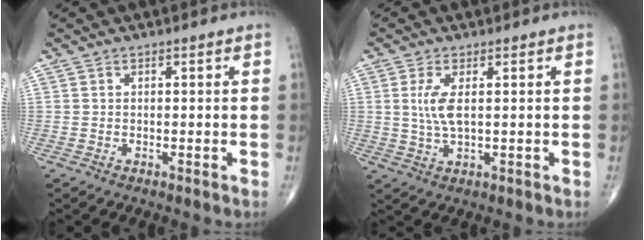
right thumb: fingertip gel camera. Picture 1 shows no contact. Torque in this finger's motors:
{"motor_torque": [-0.30, 0.55, 0.49, 0.45, 0.03]}